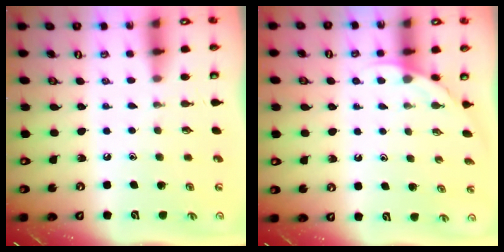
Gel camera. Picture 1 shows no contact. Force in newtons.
{"total": 2.5, "press": 2.5, "slide": 0.2}